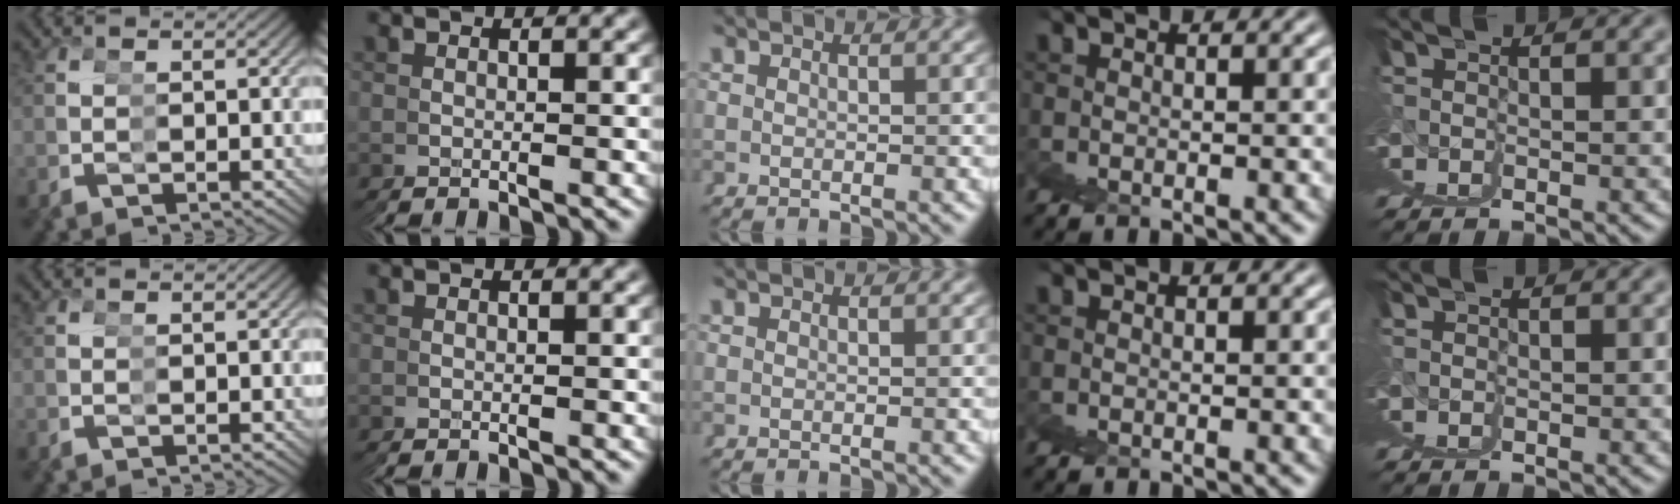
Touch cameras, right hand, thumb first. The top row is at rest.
{}